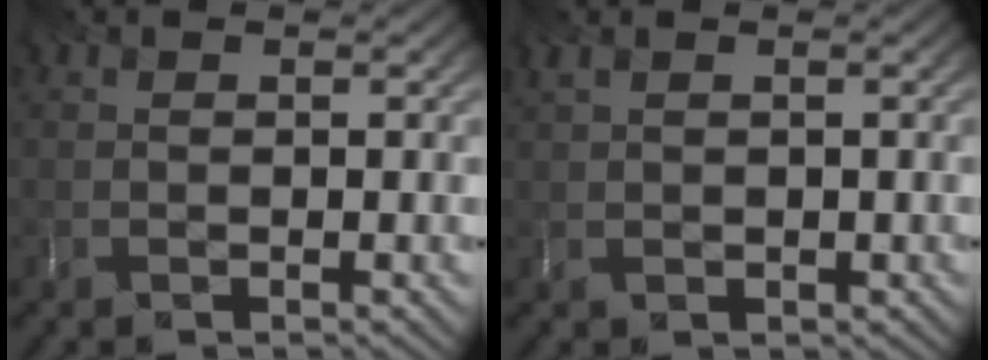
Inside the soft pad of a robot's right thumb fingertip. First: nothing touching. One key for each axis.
{"total": 1.0, "fx": 0.9, "fy": 0.4, "fz": -0.2, "tx": -0.006, "ty": 0.003, "tz": 0.025}